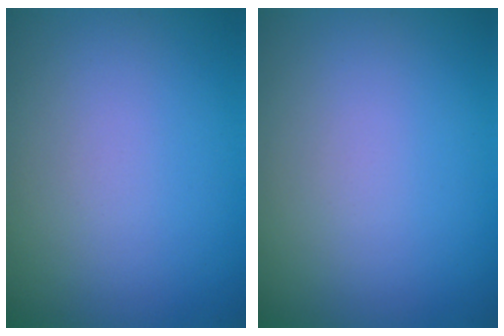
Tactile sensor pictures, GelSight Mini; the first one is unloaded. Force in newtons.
{"total": 0.0}